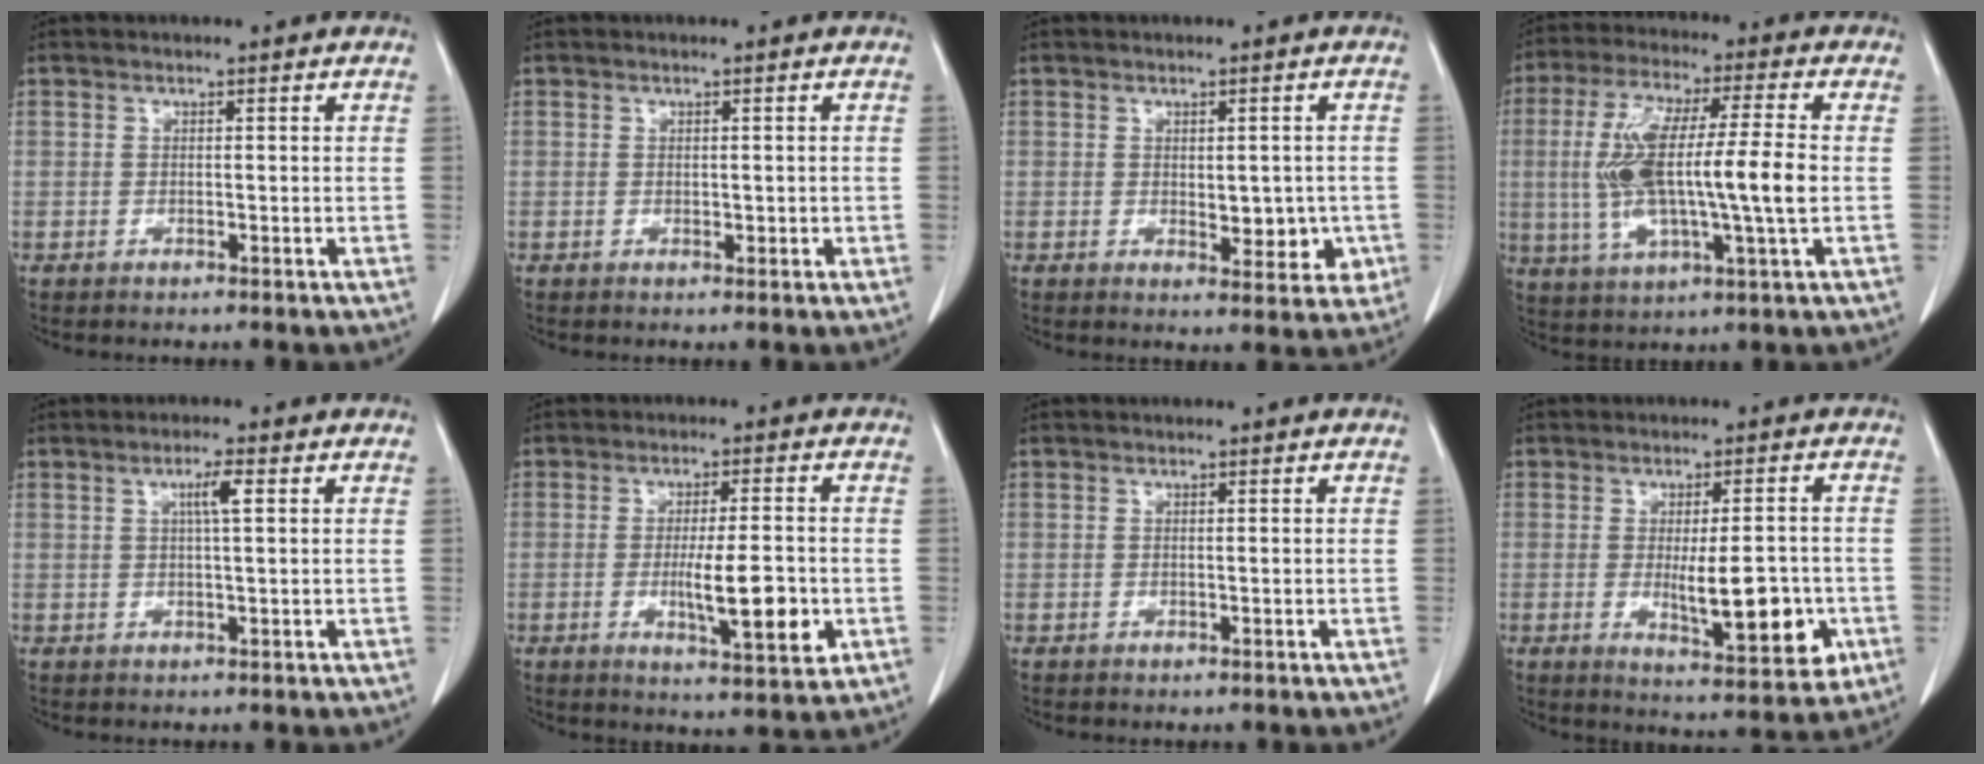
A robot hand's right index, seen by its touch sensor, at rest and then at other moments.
{"total": 1.0, "force": [-0.1, 0.6, 0.8], "torque": [-0.011, -0.002, 0.001]}
{"total": 5.4, "force": [-0.7, 2.7, 4.6], "torque": [-0.050, -0.003, 0.000]}
{"total": 15.8, "force": [-0.6, 1.8, 15.7], "torque": [-0.313, 0.008, -0.013]}
{"total": 2.9, "force": [0.9, 0.0, 2.8], "torque": [-0.050, 0.002, 0.014]}
{"total": 9.3, "force": [-2.0, 1.5, 9.0], "torque": [-0.140, -0.015, -0.030]}
{"total": 0.0}
{"total": 10.7, "force": [-2.2, 2.9, 10.1], "torque": [-0.143, -0.012, -0.022]}